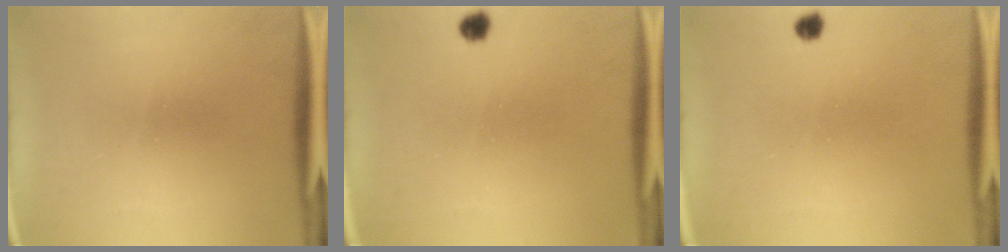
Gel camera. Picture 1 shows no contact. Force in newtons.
{"total": 1.8}
{"total": 1.4}